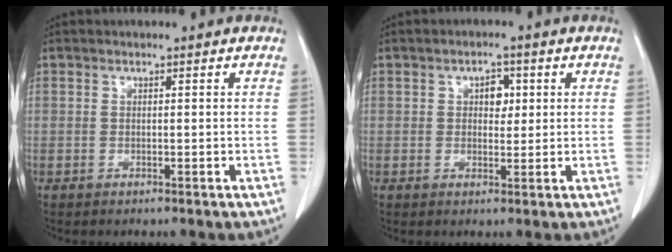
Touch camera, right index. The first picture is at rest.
{"total": 2.9, "force": [0.8, 1.9, 2.1], "torque": [-0.028, 0.005, 0.011]}